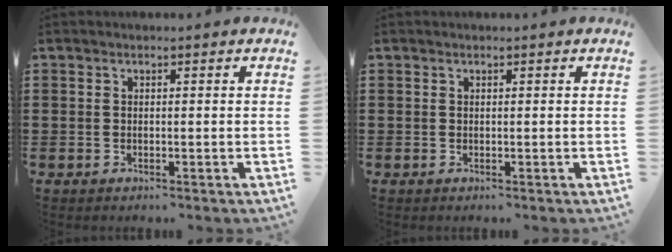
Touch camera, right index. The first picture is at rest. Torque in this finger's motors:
{"motor_torque": [-0.64, 1.50, 0.00, 0.00]}